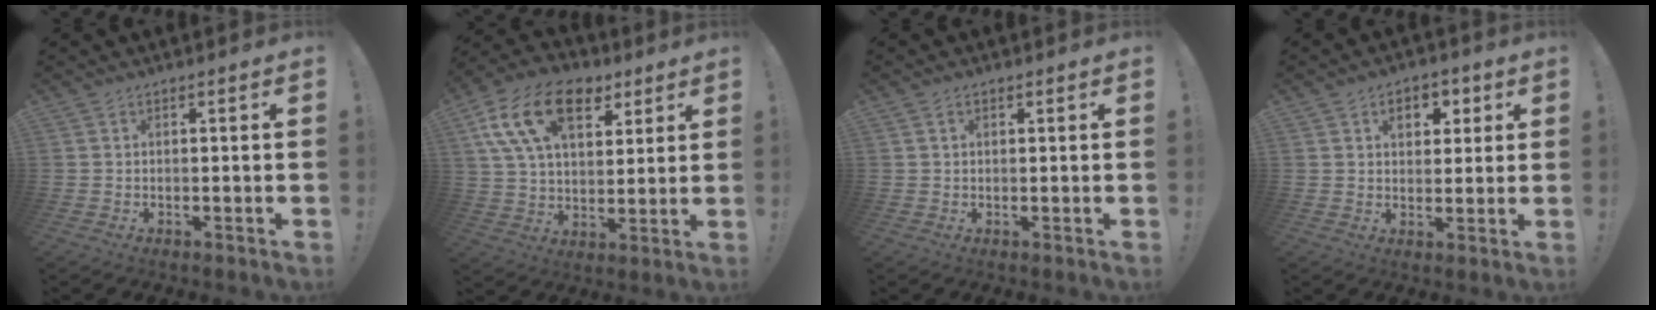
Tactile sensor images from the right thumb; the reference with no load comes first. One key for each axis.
{"total": 19.2, "fx": 9.1, "fy": 11.7, "fz": 12.2, "tx": -0.217, "ty": -0.032, "tz": 0.167}
{"total": 1.0, "fx": 0.4, "fy": 0.6, "fz": 0.7, "tx": -0.014, "ty": 0.003, "tz": 0.006}
{"total": 7.1, "fx": 2.6, "fy": 5.2, "fz": 4.0, "tx": -0.040, "ty": -0.003, "tz": 0.041}